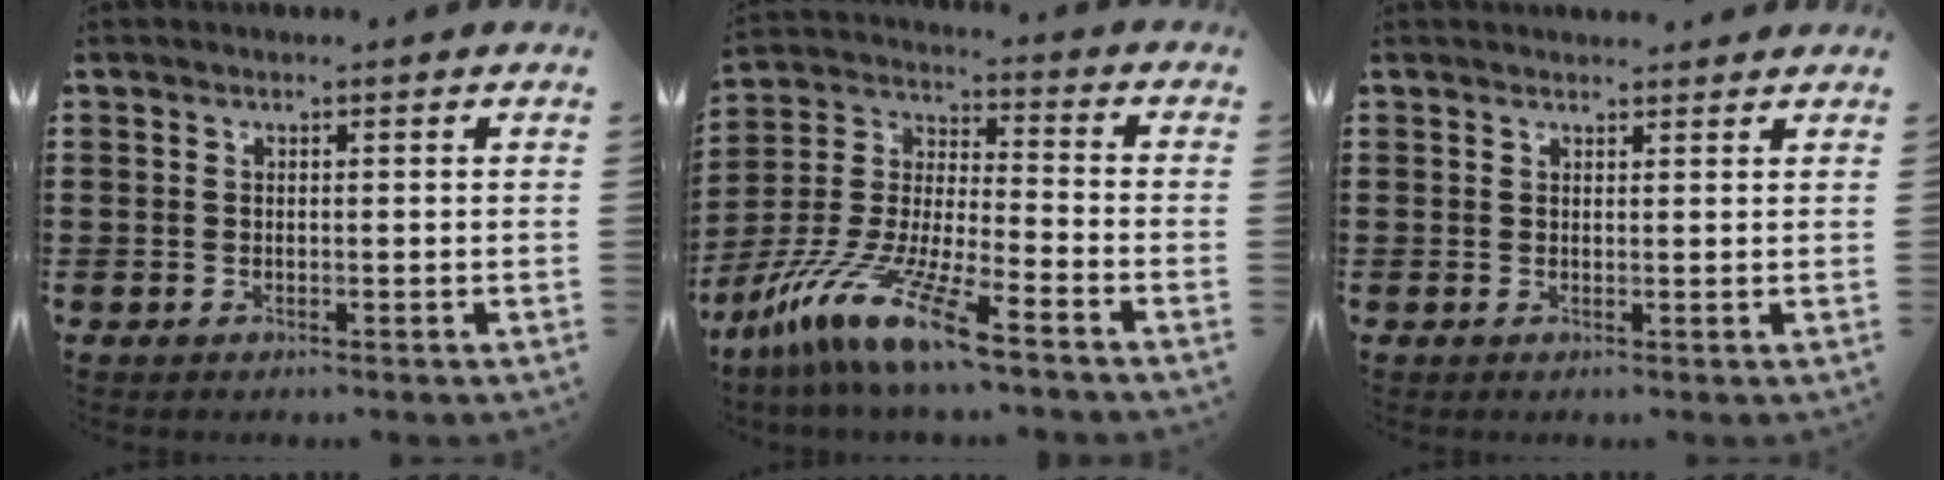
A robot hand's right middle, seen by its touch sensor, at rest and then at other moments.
{"total": 13.2, "force": [-10.4, 0.1, 8.1], "torque": [-0.183, -0.001, -0.208]}
{"total": 1.2, "force": [1.1, 0.1, 0.1], "torque": [0.004, -0.003, 0.020]}